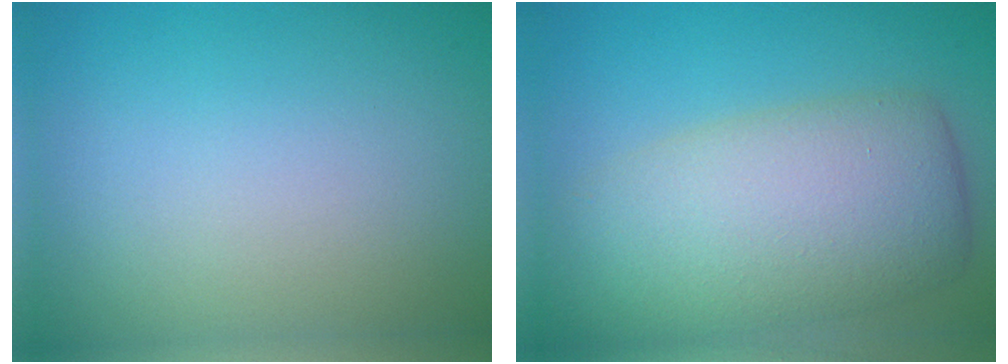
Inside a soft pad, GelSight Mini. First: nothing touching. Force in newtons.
{"total": 9.7, "press": 9.7, "slide": 0.4}